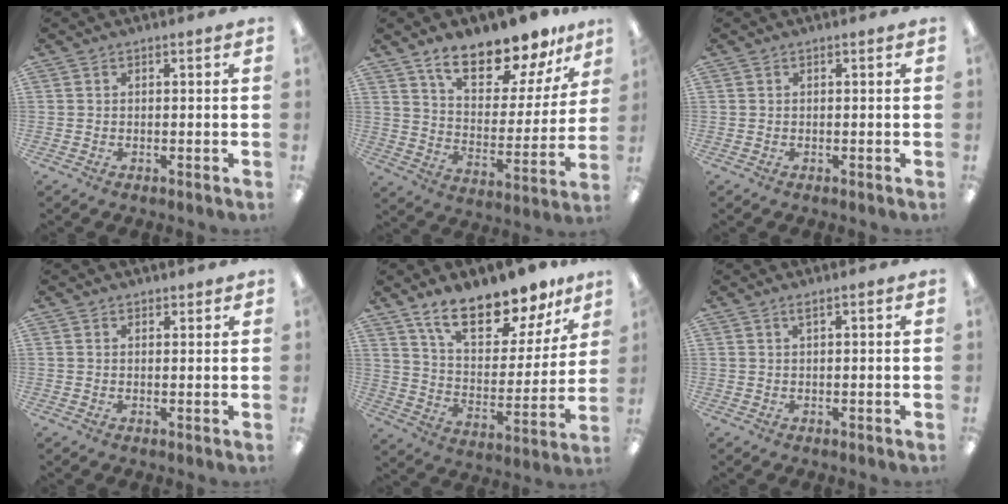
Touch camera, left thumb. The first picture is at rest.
{"total": 15.7, "force": [13.2, 4.7, 7.0], "torque": [-0.112, -0.093, 0.229]}
{"total": 0.0}
{"total": 1.4, "force": [1.2, 0.6, 0.0], "torque": [0.007, -0.003, 0.022]}
{"total": 18.3, "force": [14.6, 6.4, 8.9], "torque": [-0.156, -0.093, 0.256]}
{"total": 1.4, "force": [0.9, 0.2, 1.0], "torque": [-0.023, 0.002, 0.015]}